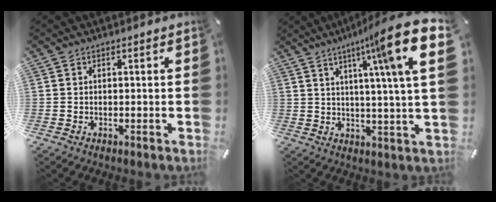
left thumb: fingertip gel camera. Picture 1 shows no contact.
{"total": 18.6, "force": [8.1, 2.5, 16.6], "torque": [-0.250, -0.039, 0.109]}